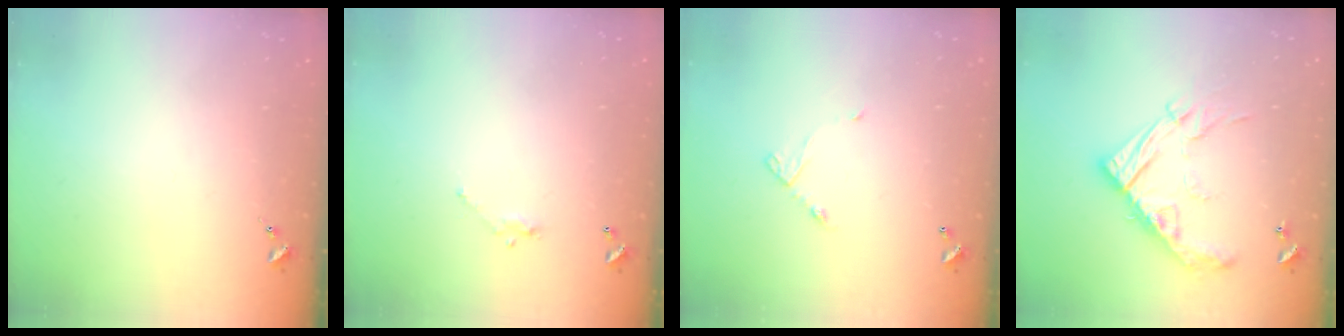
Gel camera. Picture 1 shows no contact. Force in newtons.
{"total": 4.8, "press": 4.8, "slide": 0.3}
{"total": 5.5, "press": 5.5, "slide": 0.3}
{"total": 17.6, "press": 17.6, "slide": 1.2}